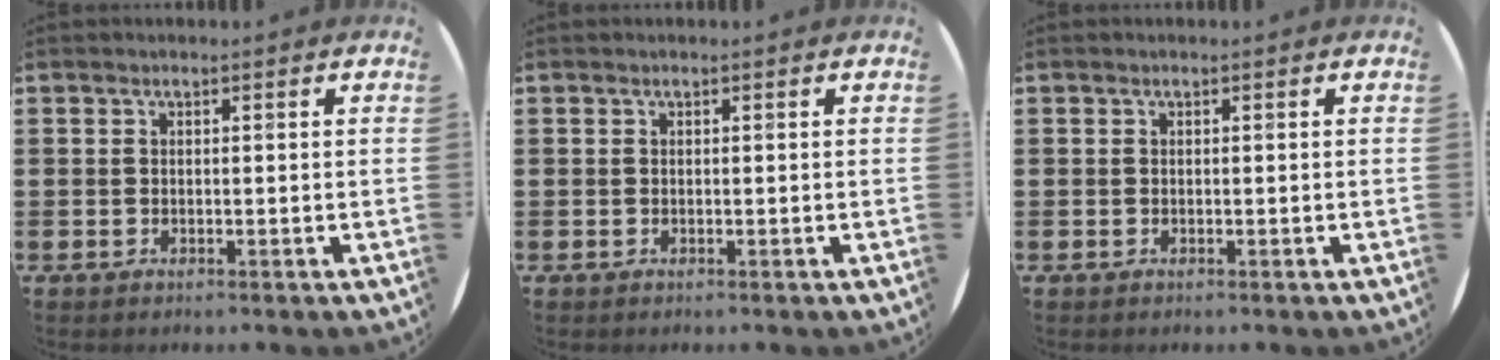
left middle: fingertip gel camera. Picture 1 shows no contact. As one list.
[{"total": 0.0}, {"total": 0.0}]